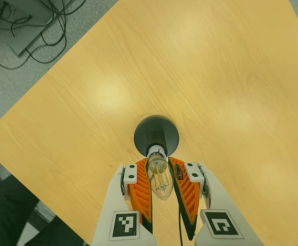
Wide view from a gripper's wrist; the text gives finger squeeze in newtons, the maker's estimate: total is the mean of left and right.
{"total": 25.4, "left": 24.5, "right": 26.3}